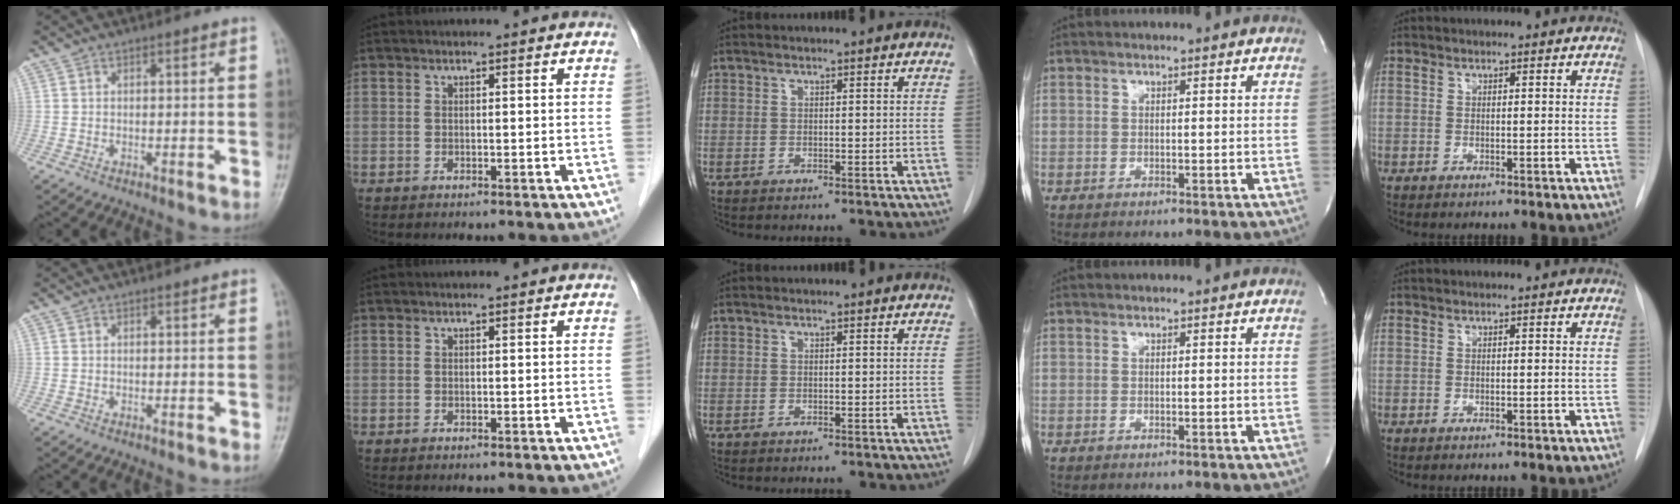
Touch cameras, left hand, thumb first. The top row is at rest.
{}